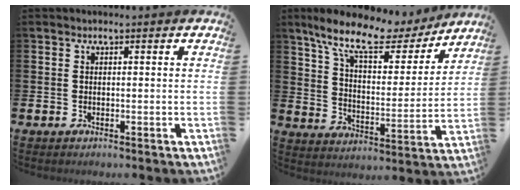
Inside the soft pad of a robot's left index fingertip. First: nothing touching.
{"total": 12.3, "force": [10.1, 3.9, 5.7], "torque": [-0.142, -0.055, 0.174]}